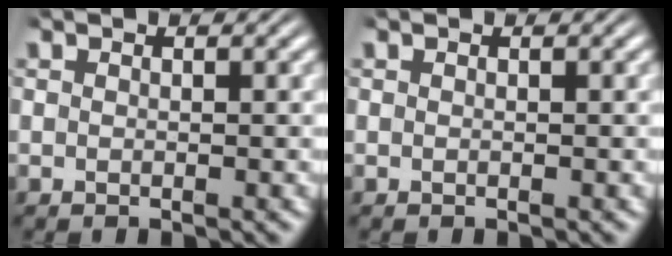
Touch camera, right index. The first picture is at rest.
{"total": 0.0}